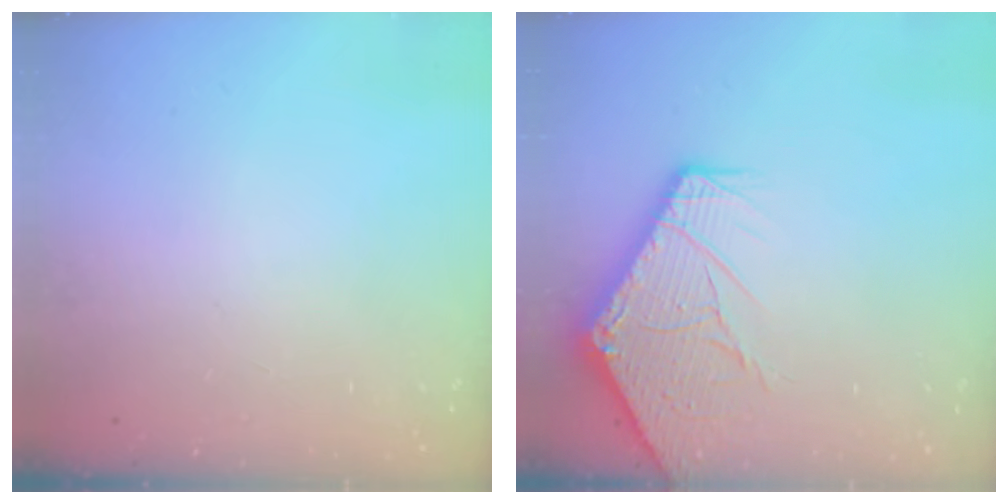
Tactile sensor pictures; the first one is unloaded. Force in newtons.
{"total": 12.3, "press": 12.2, "slide": 1.6}